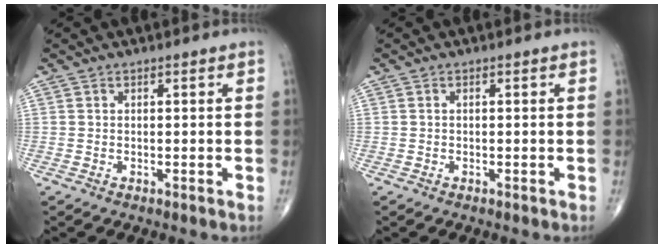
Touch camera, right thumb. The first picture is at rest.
{"total": 0.0}